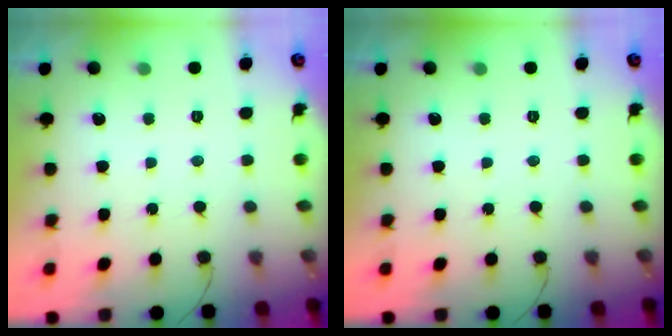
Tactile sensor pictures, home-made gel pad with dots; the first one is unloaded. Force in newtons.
{"total": 0.0}